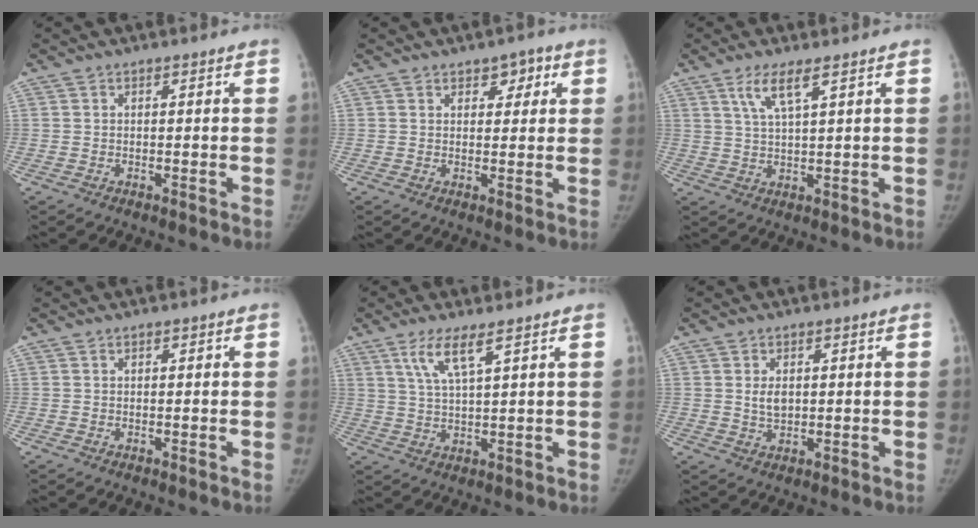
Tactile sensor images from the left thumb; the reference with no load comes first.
{"total": 3.8, "force": [1.9, 2.5, 2.1], "torque": [0.003, -0.005, 0.022]}
{"total": 5.0, "force": [2.9, 0.7, 4.0], "torque": [-0.085, -0.012, 0.063]}
{"total": 0.0}
{"total": 5.8, "force": [3.5, 0.8, 4.6], "torque": [-0.096, -0.018, 0.075]}
{"total": 3.1, "force": [0.6, 2.0, 2.3], "torque": [-0.031, -0.007, 0.015]}